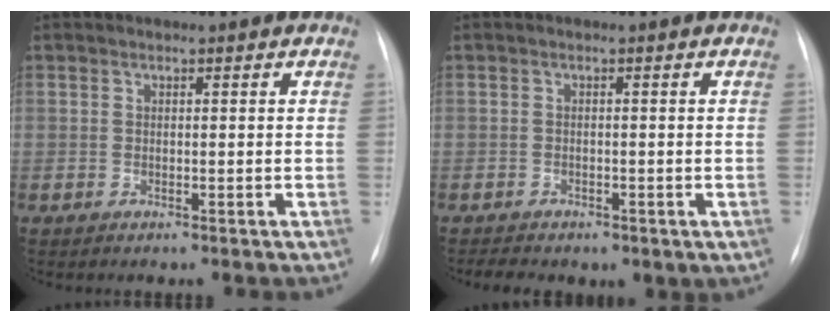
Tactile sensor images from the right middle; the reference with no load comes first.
{"total": 5.2, "force": [-3.2, 2.9, 2.9], "torque": [-0.052, -0.001, -0.034]}